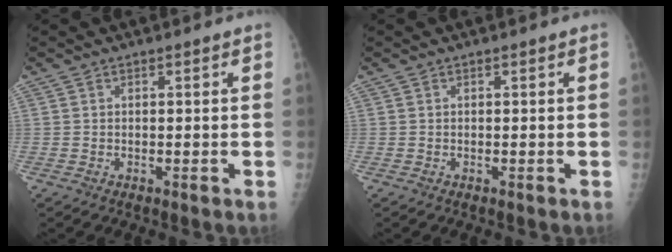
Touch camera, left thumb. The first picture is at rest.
{"total": 0.0}